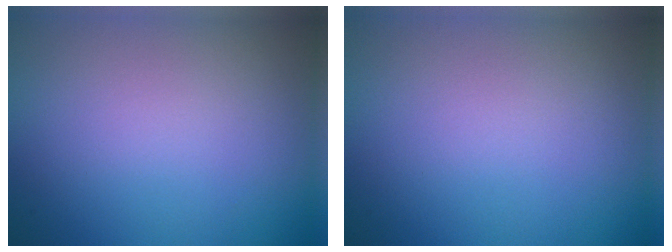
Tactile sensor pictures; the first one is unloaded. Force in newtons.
{"total": 0.0}